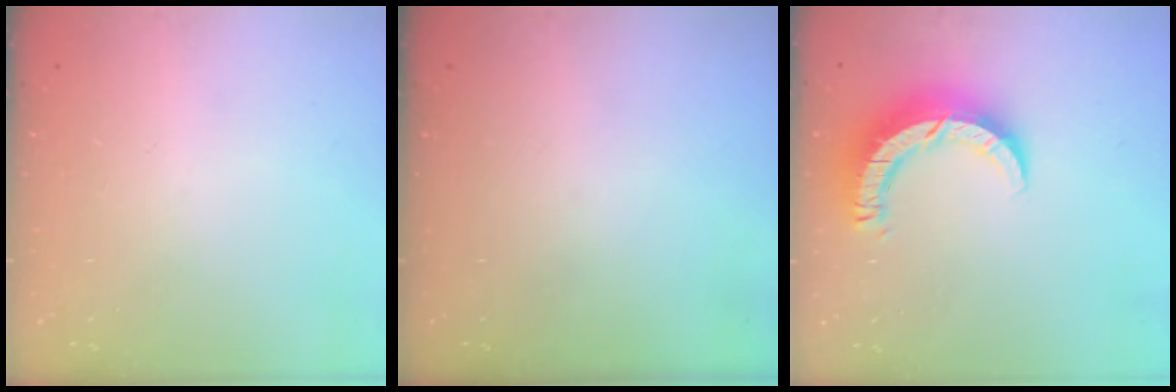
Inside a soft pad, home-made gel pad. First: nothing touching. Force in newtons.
{"total": 0.0}
{"total": 9.9, "press": 9.8, "slide": 1.0}